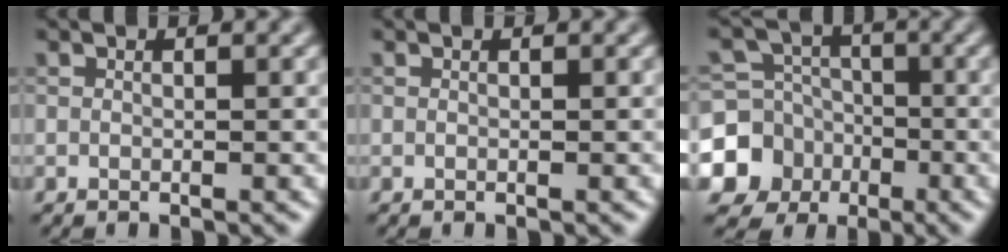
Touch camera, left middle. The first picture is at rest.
{"total": 0.0}
{"total": 9.8, "force": [-3.3, 9.1, 1.9], "torque": [-0.058, -0.018, -0.077]}